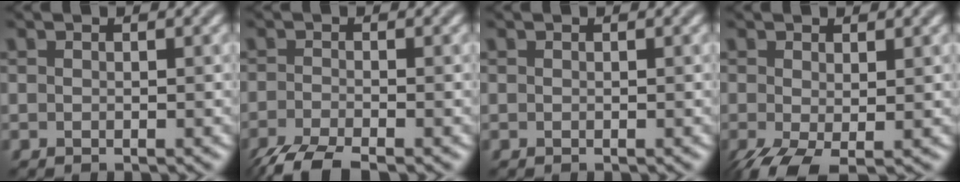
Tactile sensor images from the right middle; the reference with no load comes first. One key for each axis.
{"total": 4.1, "fx": -3.2, "fy": 0.8, "fz": 2.4, "tx": -0.046, "ty": -0.010, "tz": -0.068}
{"total": 0.0}
{"total": 4.1, "fx": -1.5, "fy": 1.8, "fz": 3.3, "tx": -0.080, "ty": -0.012, "tz": -0.030}